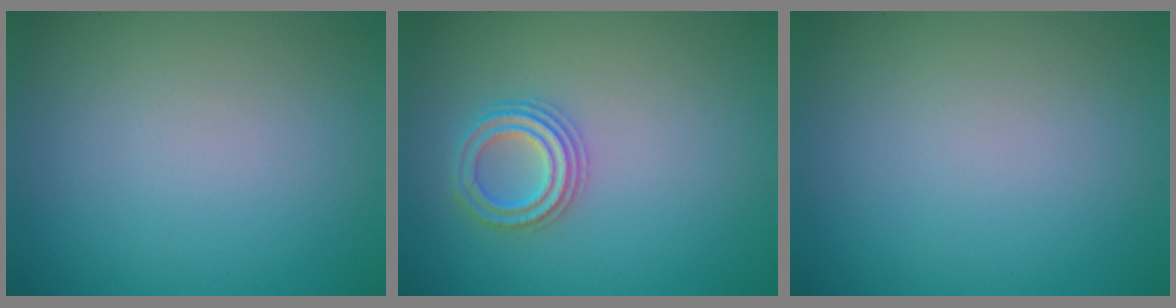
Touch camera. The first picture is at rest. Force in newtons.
{"total": 2.5, "press": 2.4, "slide": 0.4}
{"total": 0.0}